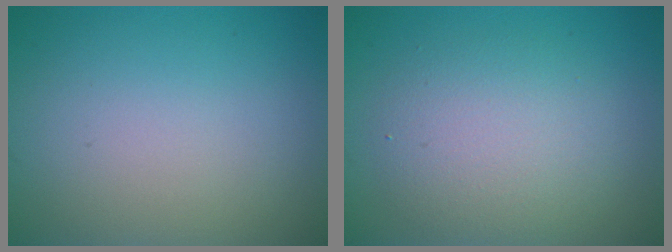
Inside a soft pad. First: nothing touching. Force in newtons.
{"total": 4.3, "press": 4.3, "slide": 0.1}